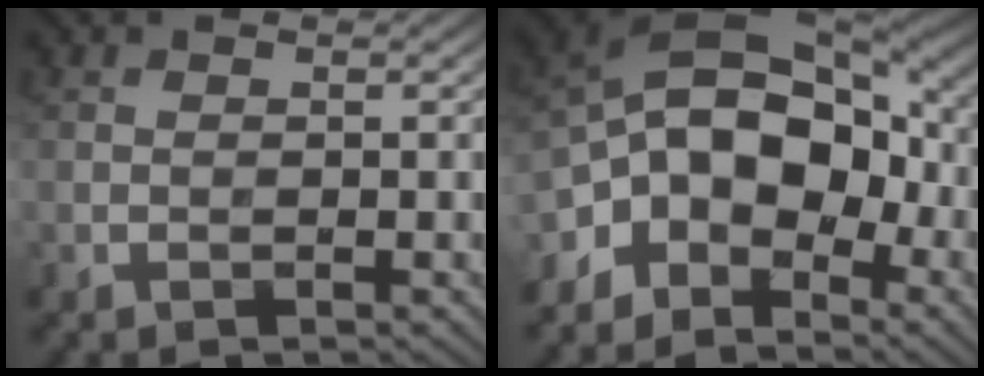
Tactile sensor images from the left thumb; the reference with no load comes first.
{"total": 12.7, "force": [-3.6, 8.2, 9.1], "torque": [-0.169, 0.002, -0.079]}